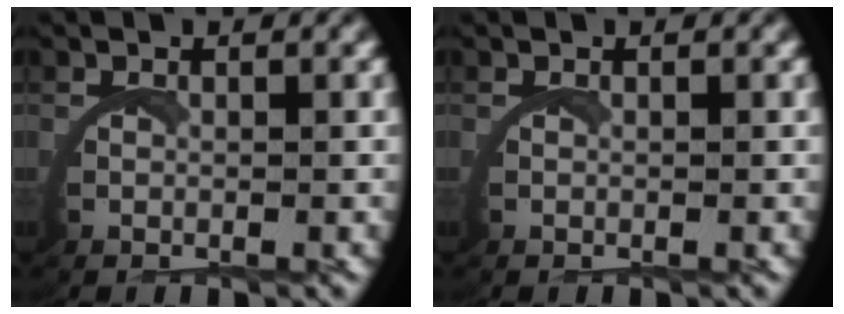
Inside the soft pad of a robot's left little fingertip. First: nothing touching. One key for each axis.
{"total": 0.0}